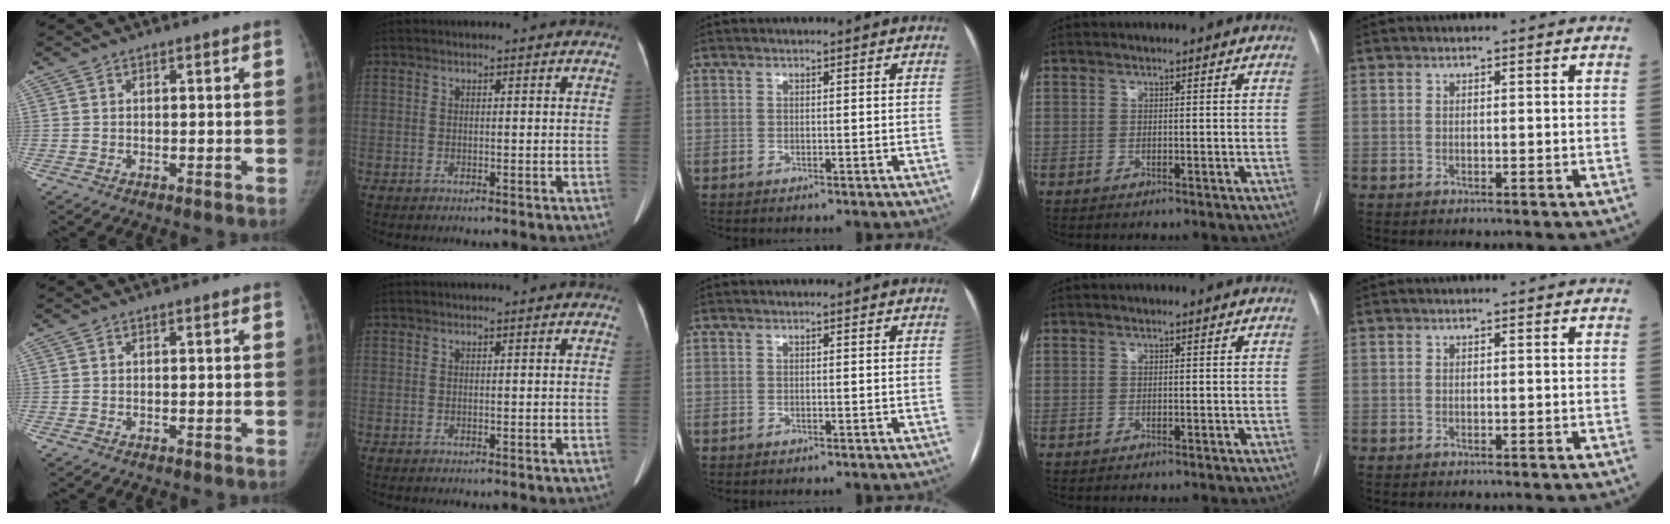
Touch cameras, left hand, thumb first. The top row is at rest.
{}